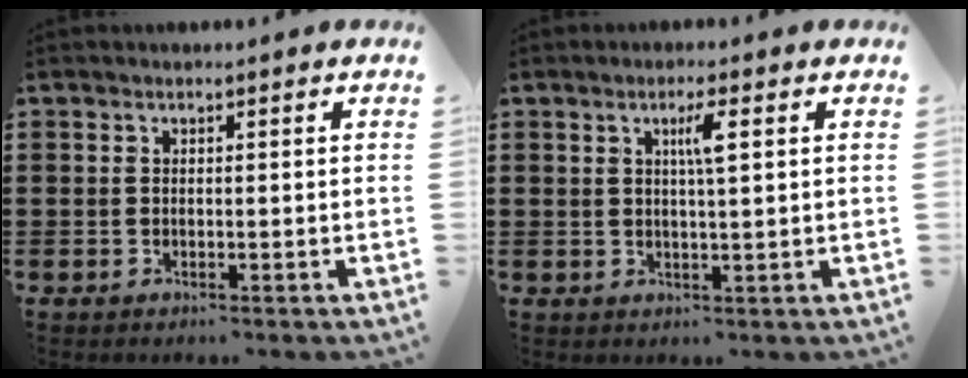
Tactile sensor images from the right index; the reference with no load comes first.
{"total": 3.3, "force": [1.1, 0.2, 3.1], "torque": [-0.056, -0.003, 0.013]}